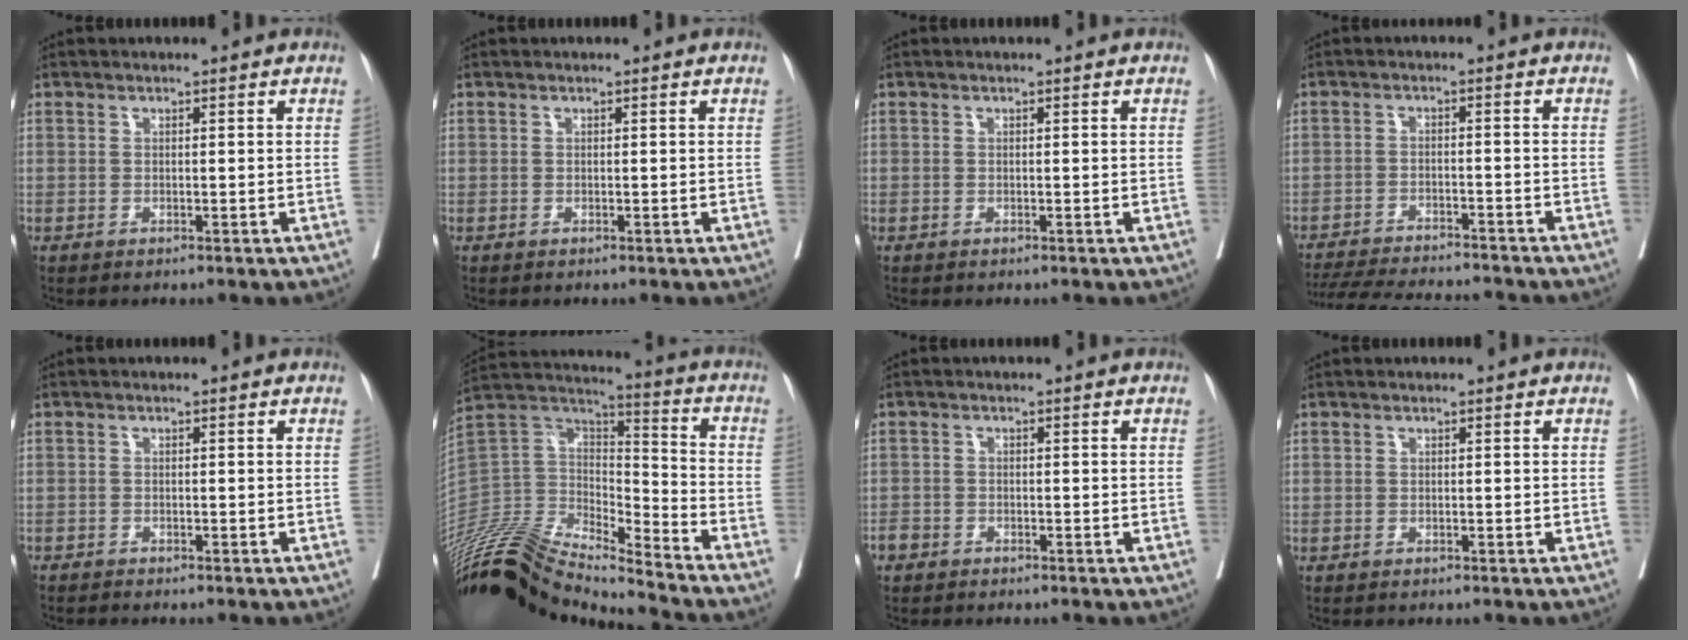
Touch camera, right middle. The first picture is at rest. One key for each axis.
{"total": 0.0}
{"total": 0.0}
{"total": 14.8, "fx": -13.7, "fy": 1.7, "fz": 5.2, "tx": -0.098, "ty": -0.016, "tz": -0.196}
{"total": 0.8, "fx": -0.8, "fy": -0.1, "fz": 0.0, "tx": -0.002, "ty": -0.002, "tz": -0.016}
{"total": 24.3, "fx": -22.4, "fy": 2.1, "fz": 9.2, "tx": -0.203, "ty": 0.011, "tz": -0.395}
{"total": 1.8, "fx": -1.4, "fy": 1.0, "fz": 0.4, "tx": -0.010, "ty": 0.002, "tz": -0.026}
{"total": 0.0}